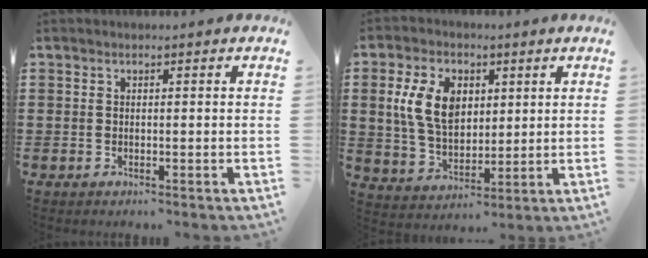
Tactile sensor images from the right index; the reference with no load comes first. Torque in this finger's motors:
{"motor_torque": [1.38, 0.76, 0.42, 0.21]}